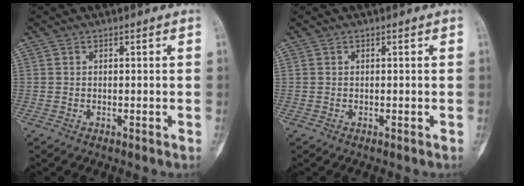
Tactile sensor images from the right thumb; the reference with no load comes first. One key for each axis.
{"total": 0.0}